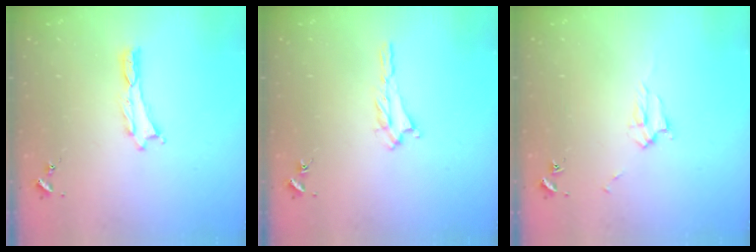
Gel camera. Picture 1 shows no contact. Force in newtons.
{"total": 1.2, "press": 1.1, "slide": 0.5}
{"total": 2.3, "press": 2.3, "slide": 0.3}